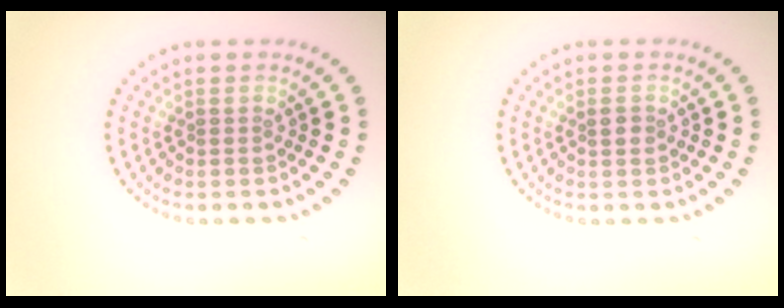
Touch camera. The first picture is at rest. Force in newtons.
{"total": 1.2, "press": 1.1, "slide": 0.2}